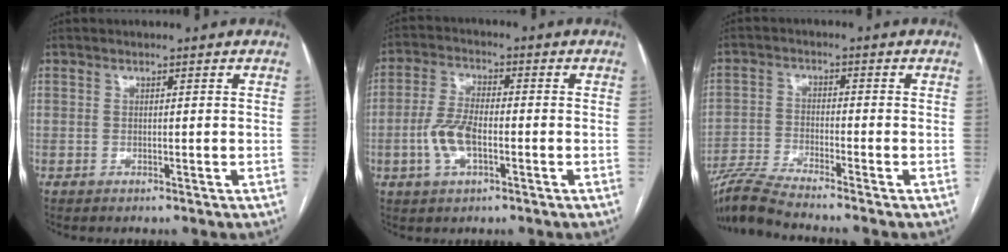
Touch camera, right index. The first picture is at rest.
{"total": 6.8, "force": [-2.0, 2.7, 5.9], "torque": [-0.133, 0.006, -0.038]}
{"total": 7.7, "force": [-7.0, -1.5, 2.8], "torque": [-0.056, -0.023, -0.135]}